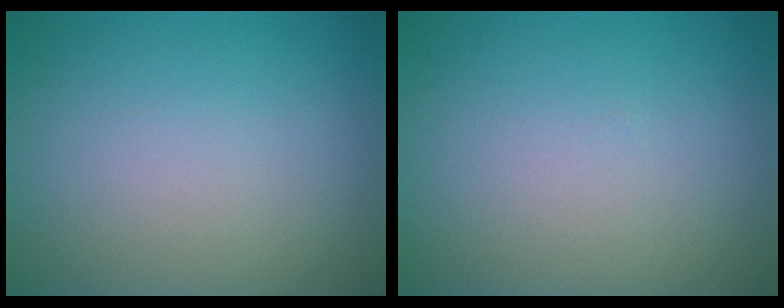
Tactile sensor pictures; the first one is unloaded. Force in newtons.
{"total": 0.0}